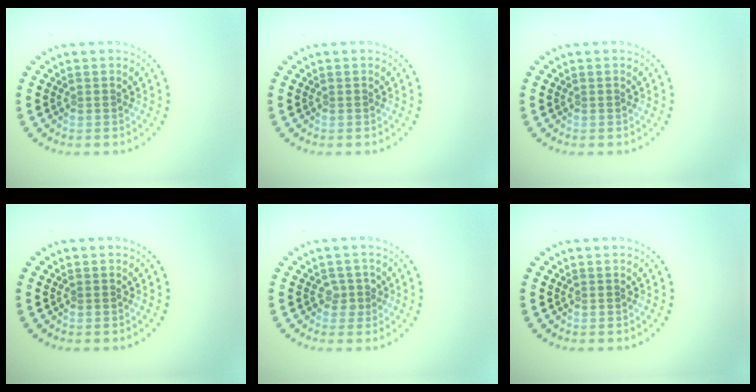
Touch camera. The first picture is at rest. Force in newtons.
{"total": 0.0}
{"total": 0.0}
{"total": 0.0}
{"total": 1.3, "press": 1.0, "slide": 0.8}
{"total": 0.0}